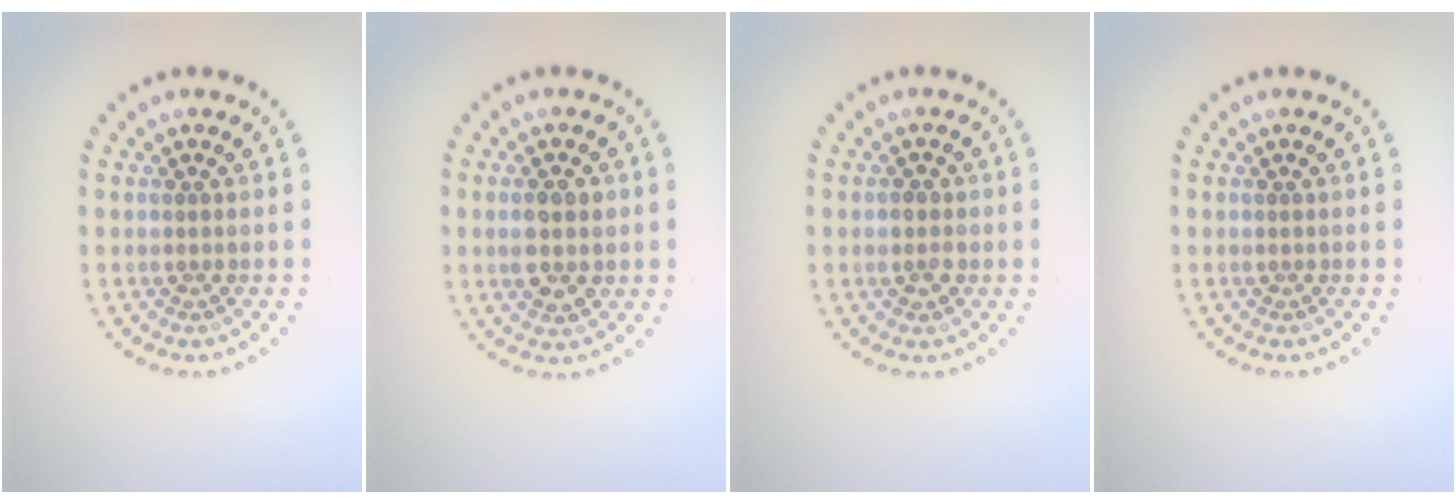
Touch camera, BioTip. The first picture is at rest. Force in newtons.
{"total": 3.1, "press": 3.1, "slide": 0.2}
{"total": 1.5, "press": 1.5, "slide": 0.2}
{"total": 0.0}